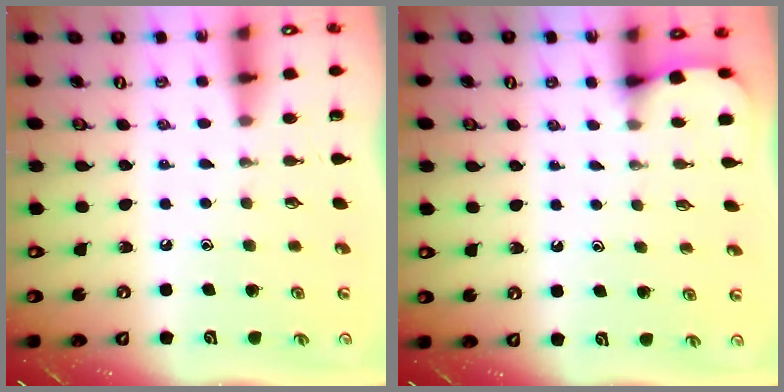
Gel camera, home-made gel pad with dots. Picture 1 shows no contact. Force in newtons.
{"total": 2.2, "press": 2.2, "slide": 0.3}